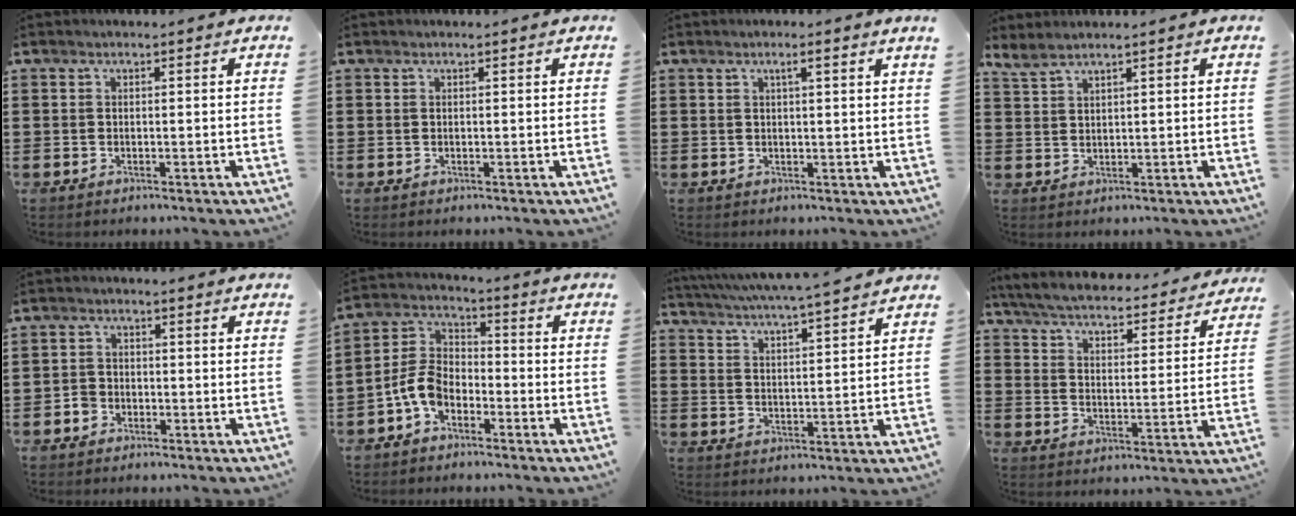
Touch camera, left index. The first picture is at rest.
{"total": 0.0}
{"total": 1.7, "force": [0.9, -0.4, 1.4], "torque": [-0.028, -0.004, 0.015]}
{"total": 2.2, "force": [2.0, 0.1, 0.9], "torque": [-0.023, 0.000, 0.038]}
{"total": 2.1, "force": [-1.3, 1.5, 0.4], "torque": [-0.012, 0.003, -0.029]}
{"total": 7.0, "force": [-3.8, 4.2, 4.1], "torque": [-0.117, 0.003, -0.083]}
{"total": 4.3, "force": [4.0, -0.7, 1.3], "torque": [-0.044, -0.030, 0.064]}
{"total": 4.6, "force": [4.4, -0.1, 1.1], "torque": [-0.047, -0.036, 0.069]}